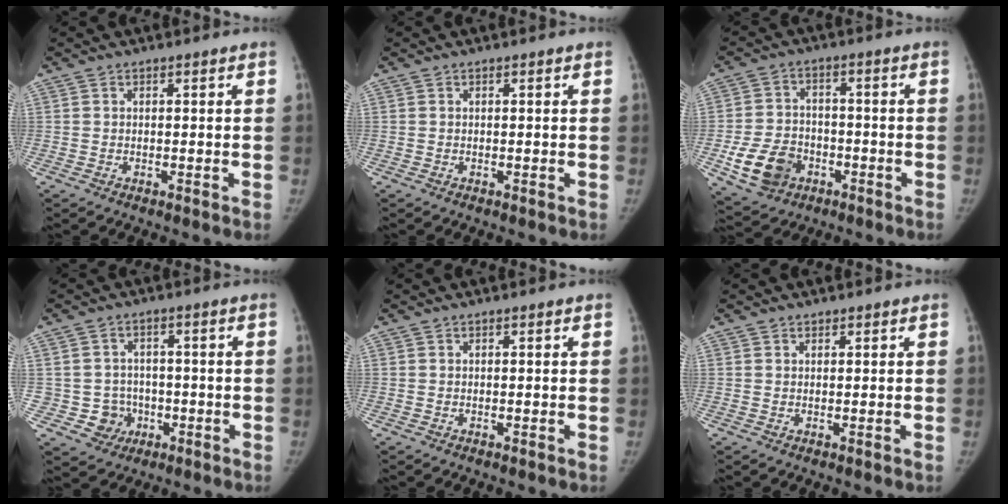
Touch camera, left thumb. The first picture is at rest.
{"total": 0.0}
{"total": 10.5, "force": [-4.1, 8.1, 5.3], "torque": [-0.079, 0.019, -0.063]}
{"total": 5.7, "force": [-1.3, 5.5, 0.5], "torque": [0.026, 0.015, -0.017]}
{"total": 0.0}
{"total": 0.6, "force": [0.5, 0.4, 0.0], "torque": [0.003, -0.004, 0.006]}